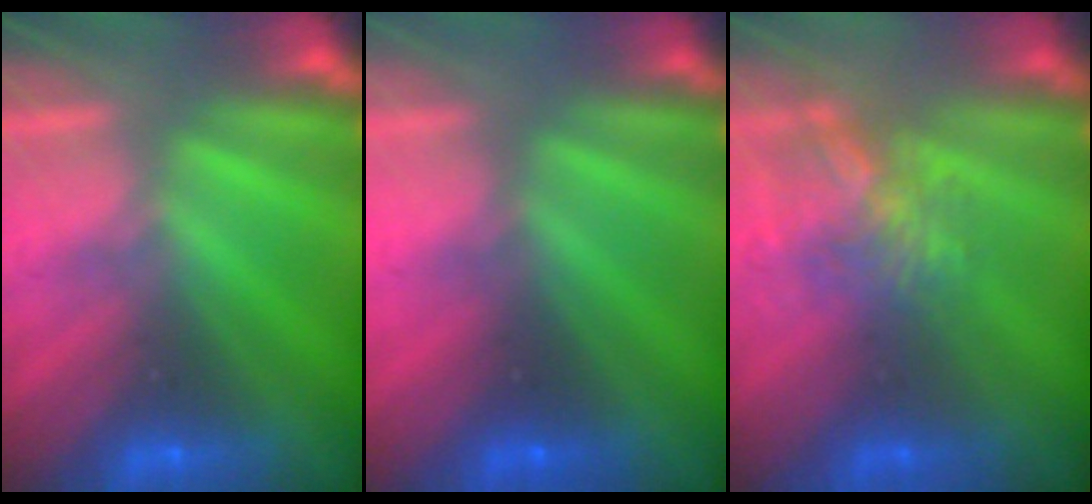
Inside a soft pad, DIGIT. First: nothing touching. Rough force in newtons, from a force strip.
{"total": 3.2}
{"total": 4.5}